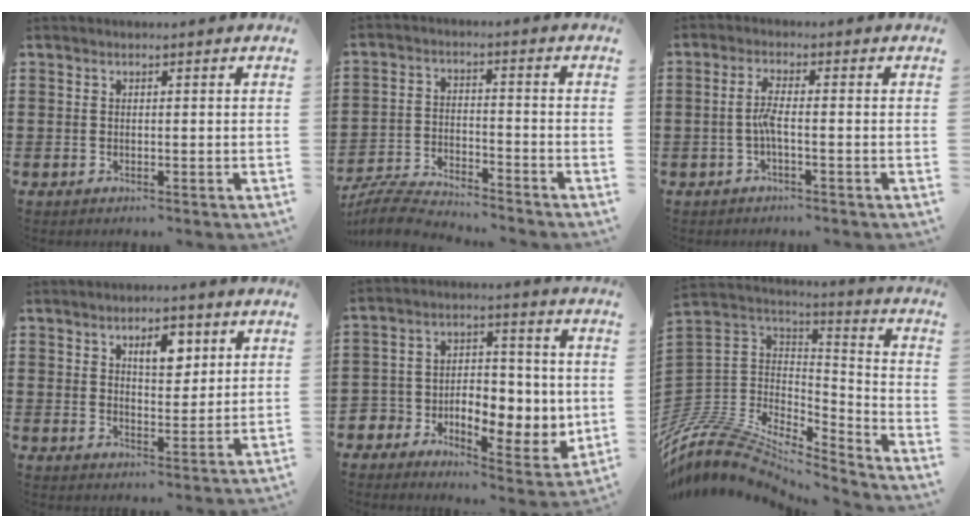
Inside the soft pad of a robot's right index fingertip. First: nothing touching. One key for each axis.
{"total": 6.5, "fx": -6.4, "fy": 0.2, "fz": 1.2, "tx": -0.034, "ty": 0.002, "tz": -0.128}
{"total": 3.2, "fx": -1.1, "fy": 0.4, "fz": 3.0, "tx": -0.072, "ty": -0.005, "tz": -0.026}
{"total": 5.2, "fx": 2.5, "fy": 2.5, "fz": 3.8, "tx": -0.051, "ty": 0.000, "tz": 0.035}
{"total": 6.1, "fx": -0.9, "fy": 5.3, "fz": 2.9, "tx": -0.062, "ty": -0.004, "tz": -0.017}
{"total": 9.8, "fx": -8.1, "fy": 4.7, "fz": 3.1, "tx": -0.091, "ty": 0.004, "tz": -0.164}